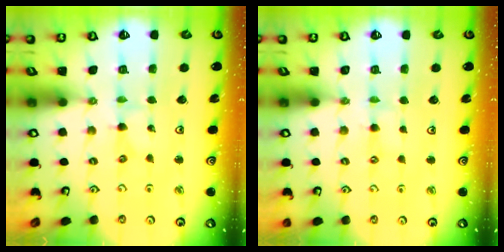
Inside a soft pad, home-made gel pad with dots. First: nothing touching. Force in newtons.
{"total": 3.3, "press": 3.3, "slide": 0.5}